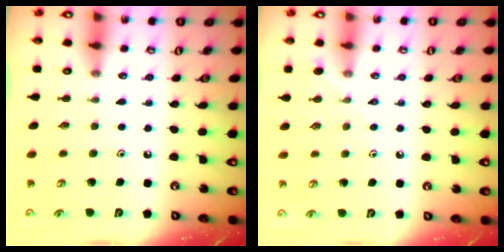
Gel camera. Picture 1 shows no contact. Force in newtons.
{"total": 3.2, "press": 3.1, "slide": 0.6}